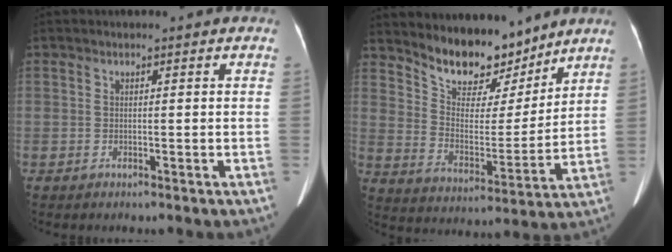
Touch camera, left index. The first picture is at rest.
{"total": 11.6, "force": [10.1, 4.1, 3.7], "torque": [-0.063, -0.009, 0.186]}